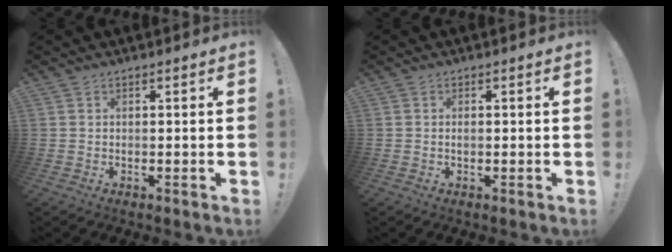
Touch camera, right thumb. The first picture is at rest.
{"total": 0.5, "force": [-0.1, 0.3, 0.4], "torque": [-0.012, 0.003, -0.002]}